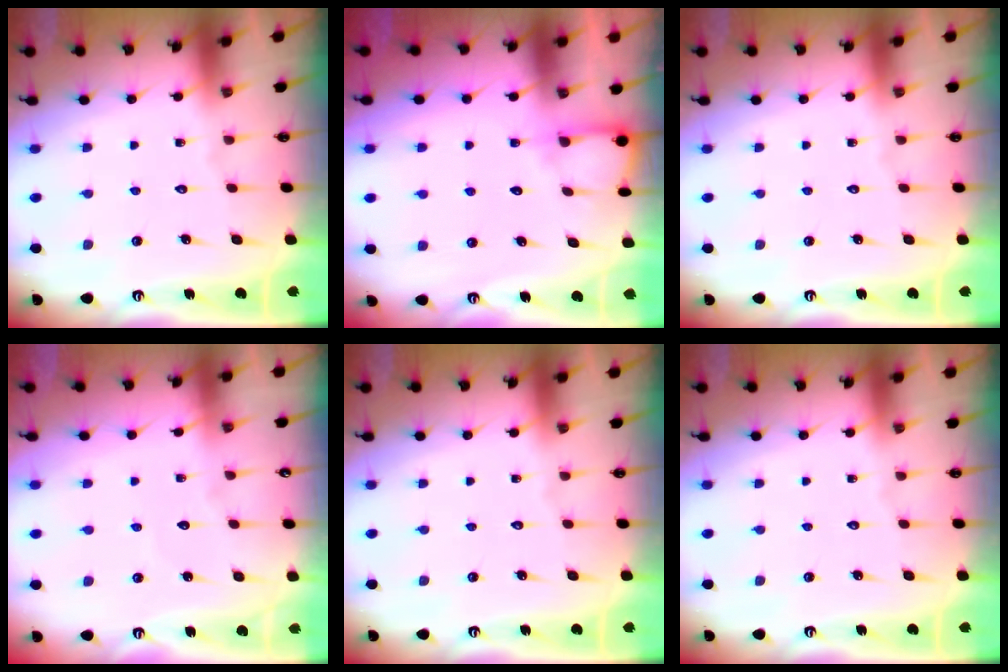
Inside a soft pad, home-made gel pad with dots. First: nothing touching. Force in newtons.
{"total": 6.2, "press": 6.2, "slide": 0.4}
{"total": 0.0}
{"total": 2.9, "press": 2.9, "slide": 0.2}
{"total": 0.0}
{"total": 0.0}